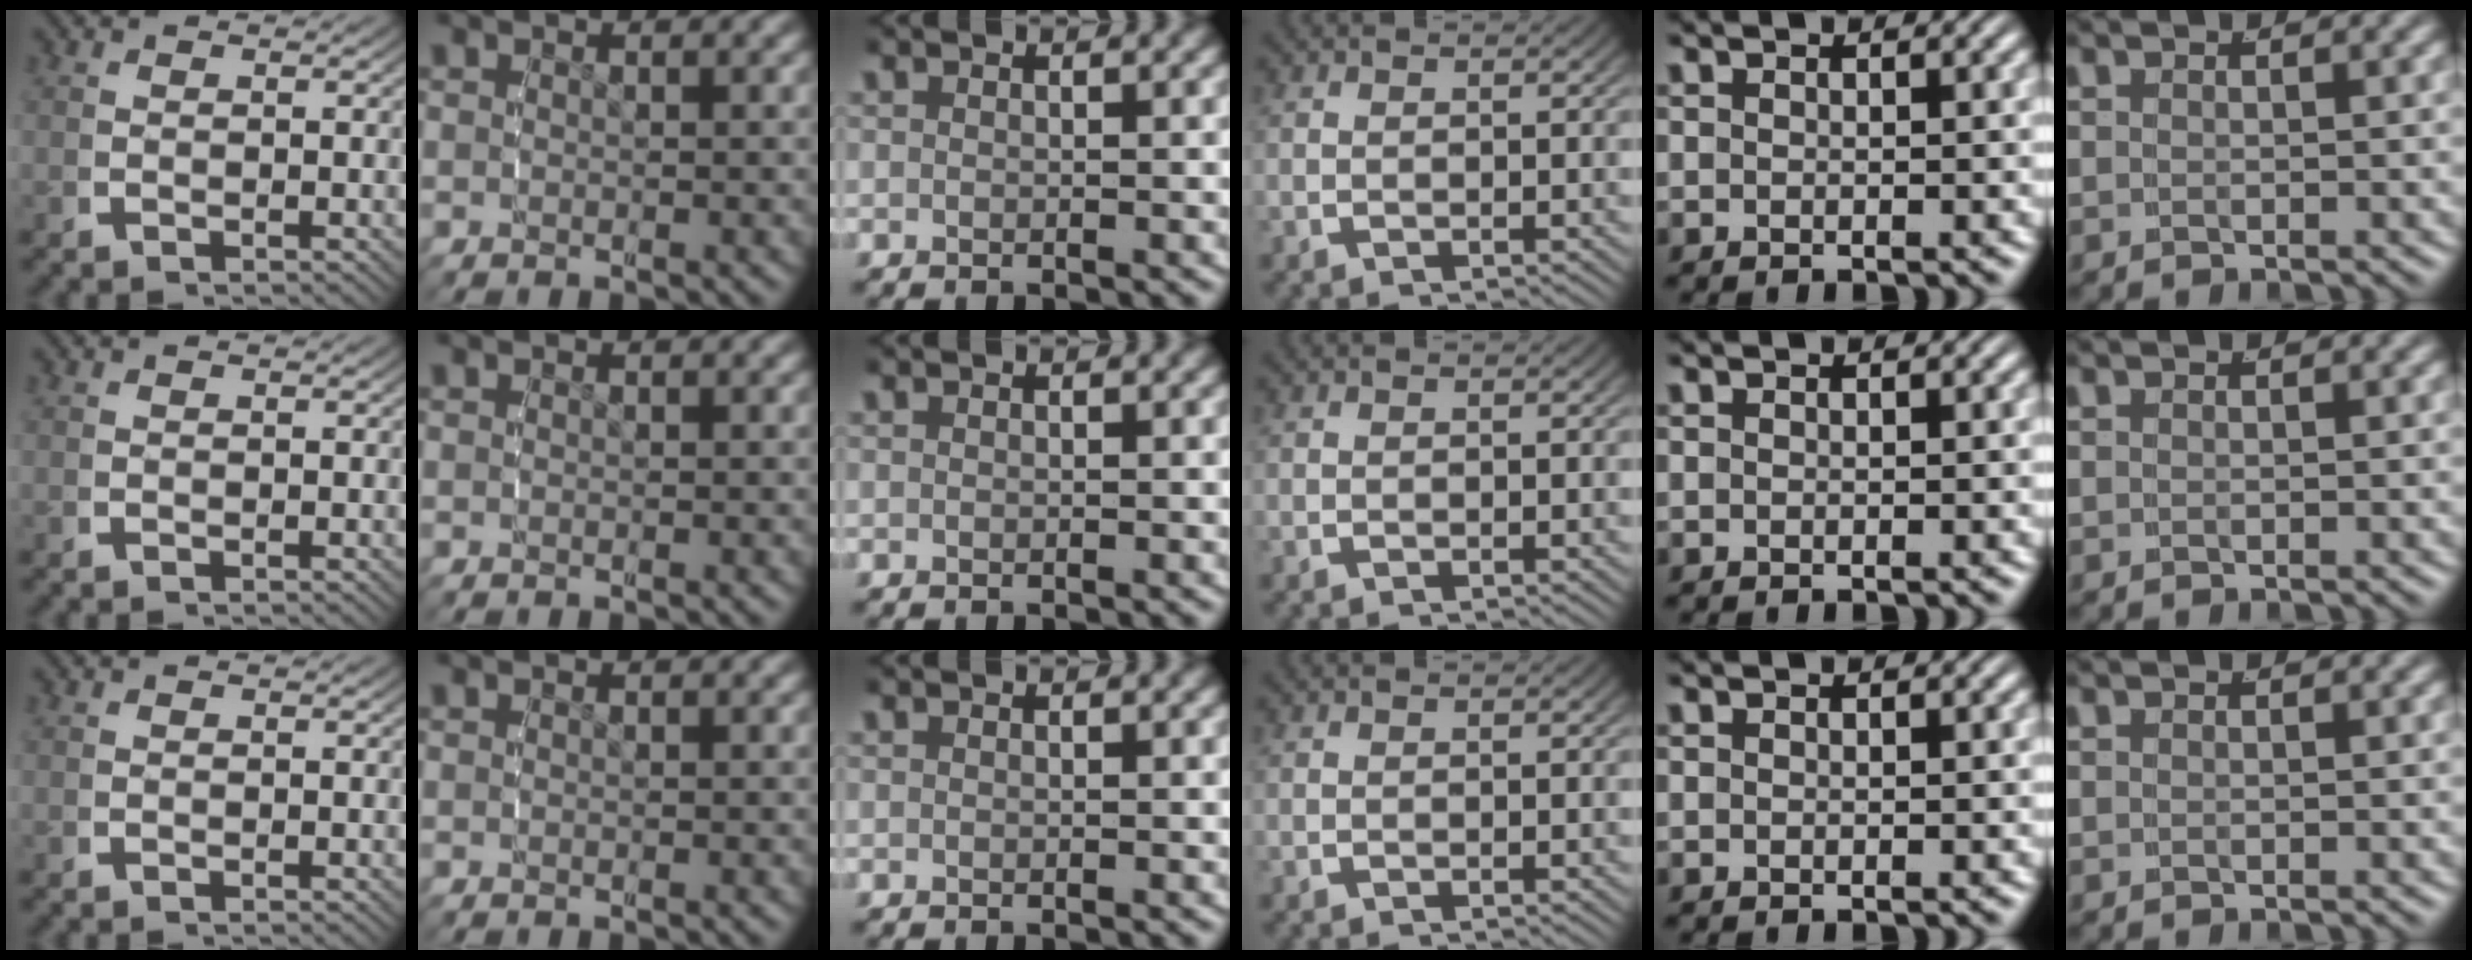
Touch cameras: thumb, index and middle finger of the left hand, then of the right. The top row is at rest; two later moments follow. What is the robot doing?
{"motion": "reach", "object": "router"}